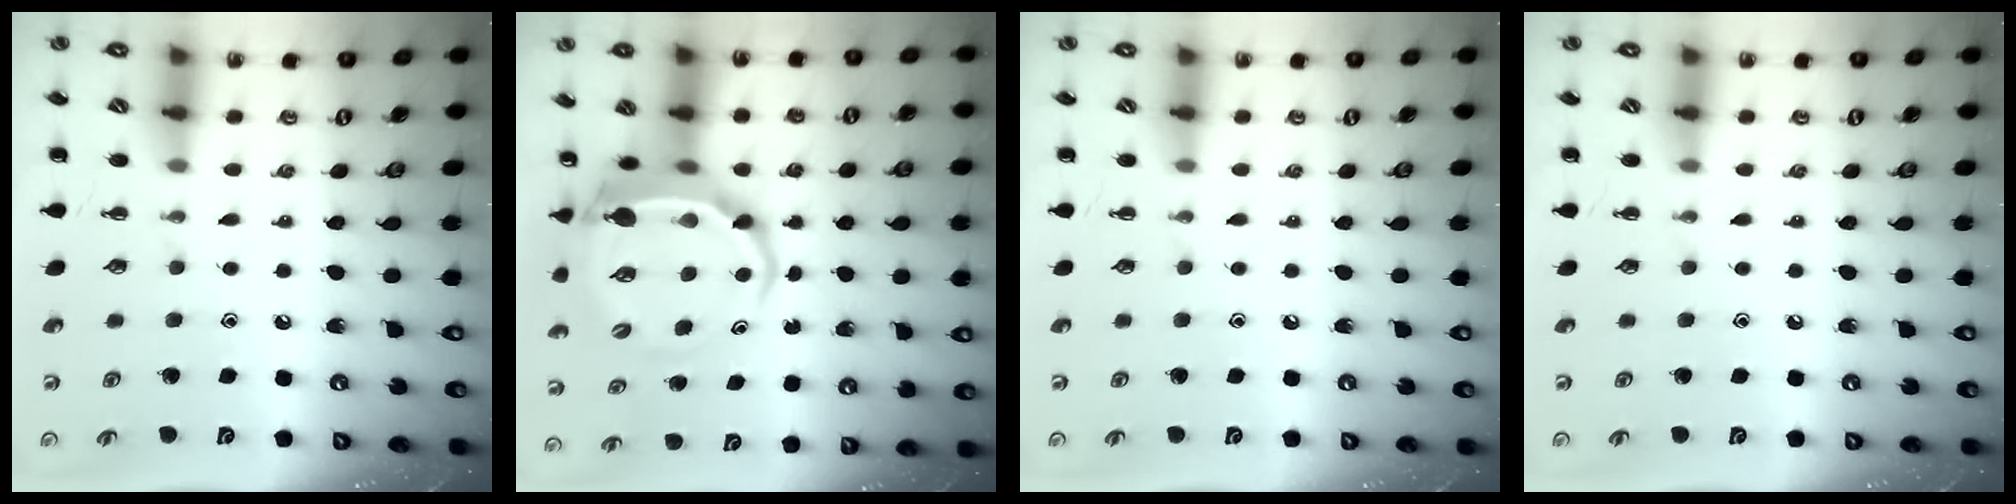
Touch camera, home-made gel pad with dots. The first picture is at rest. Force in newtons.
{"total": 7.2, "press": 7.1, "slide": 1.2}
{"total": 0.0}
{"total": 0.0}